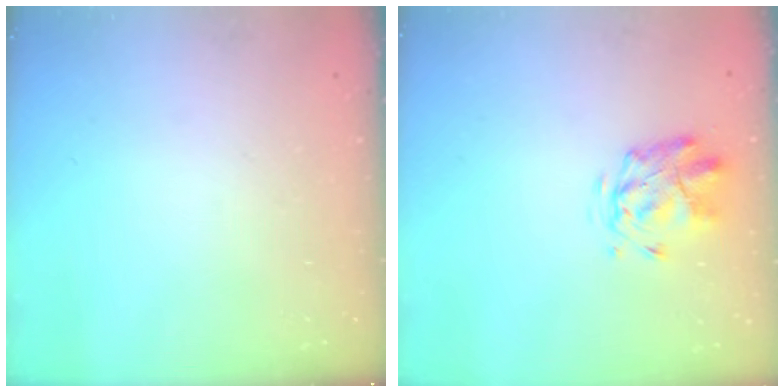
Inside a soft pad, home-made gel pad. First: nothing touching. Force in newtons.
{"total": 2.9, "press": 2.5, "slide": 1.5}